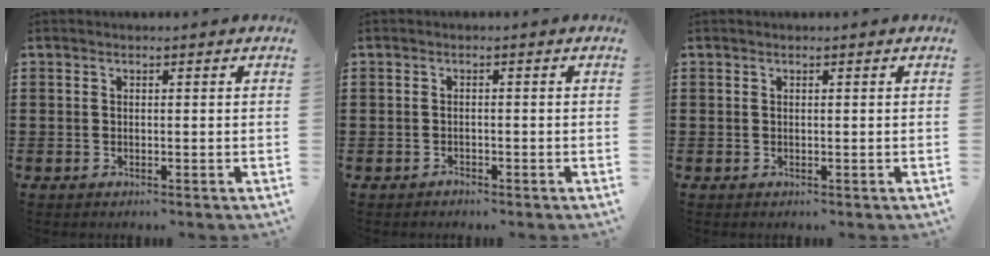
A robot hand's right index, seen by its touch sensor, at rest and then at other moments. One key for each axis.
{"total": 0.9, "fx": -0.8, "fy": 0.4, "fz": 0.0, "tx": -0.002, "ty": 0.003, "tz": -0.019}
{"total": 0.0}